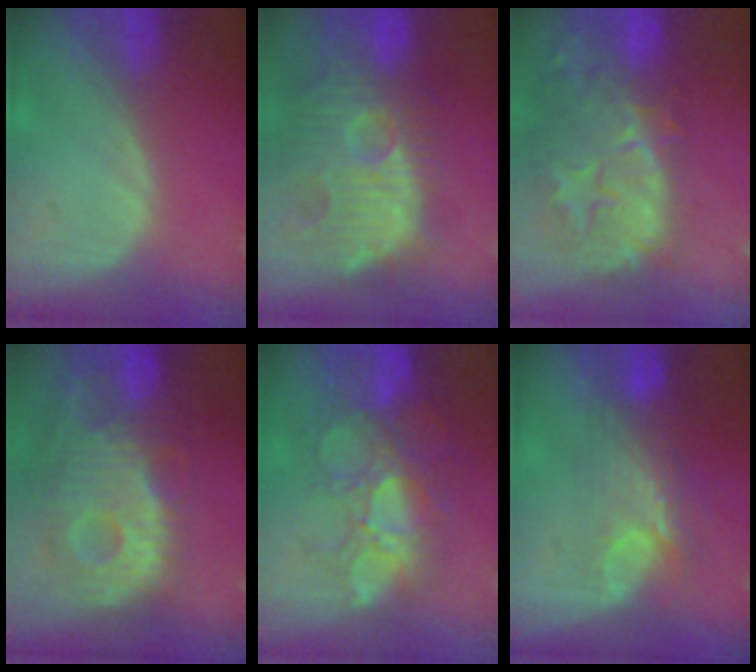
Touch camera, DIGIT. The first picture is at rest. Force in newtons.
{"total": 14.0, "press": 12.4, "slide": 6.6}
{"total": 14.7, "press": 11.8, "slide": 8.7}
{"total": 12.7, "press": 11.1, "slide": 6.2}
{"total": 10.8, "press": 9.4, "slide": 5.3}
{"total": 7.5, "press": 6.5, "slide": 3.7}